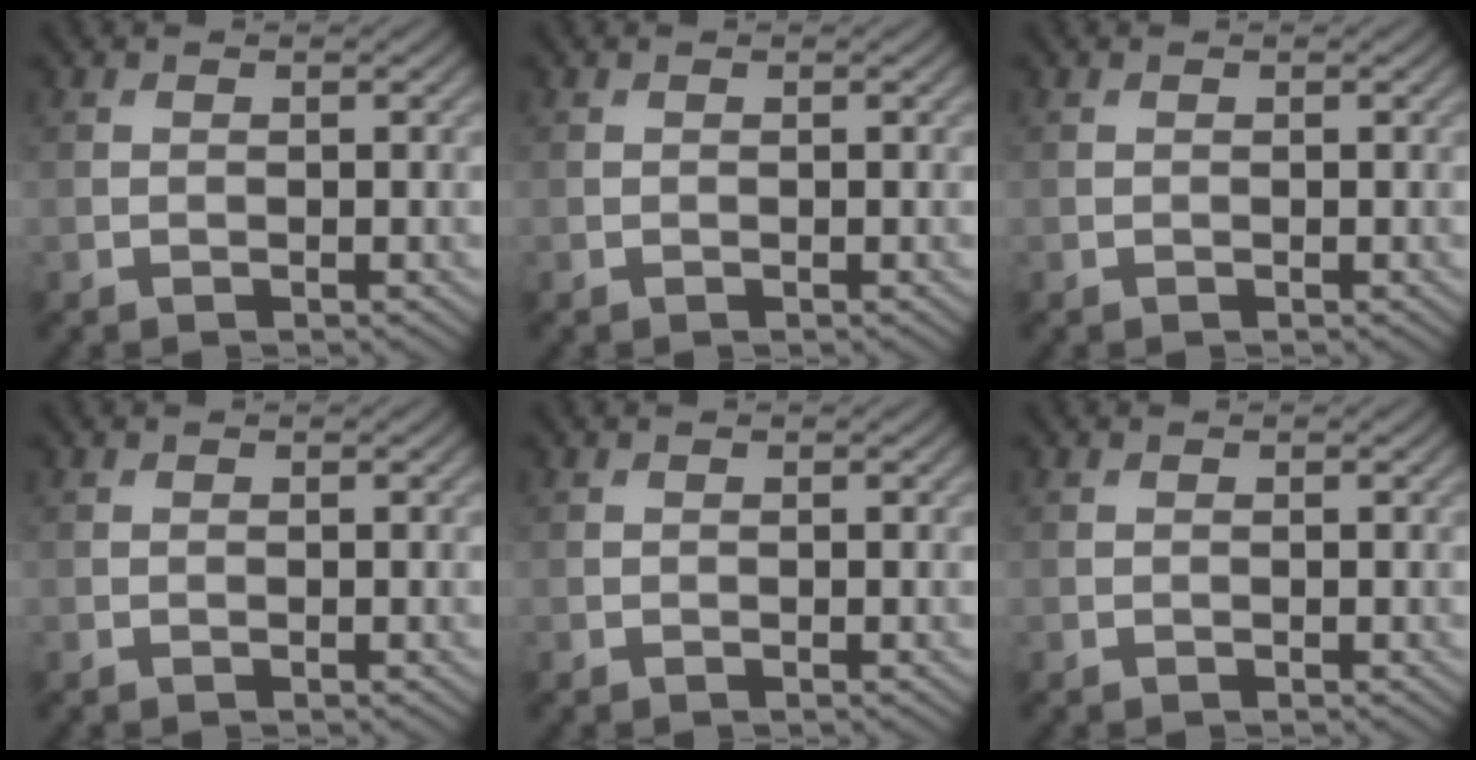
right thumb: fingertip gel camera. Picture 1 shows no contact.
{"total": 0.0}
{"total": 0.0}
{"total": 0.0}
{"total": 0.0}
{"total": 0.0}